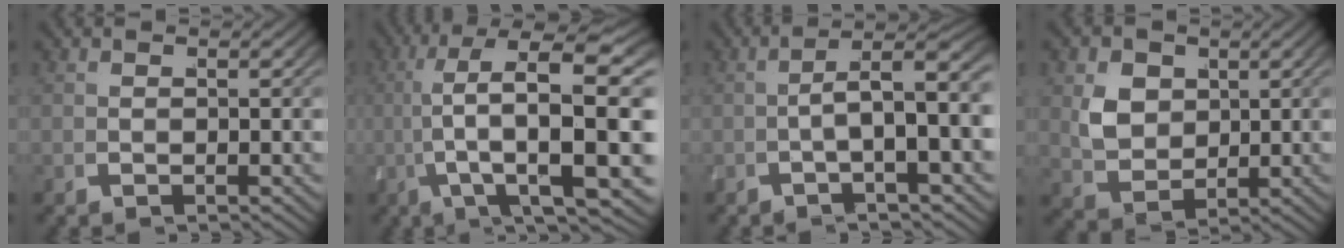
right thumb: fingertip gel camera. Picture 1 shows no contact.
{"total": 14.8, "force": [1.9, 6.4, 13.2], "torque": [-0.238, -0.015, 0.048]}
{"total": 5.8, "force": [0.1, 2.4, 5.2], "torque": [-0.086, 0.002, 0.003]}
{"total": 6.6, "force": [1.4, 5.0, 4.1], "torque": [-0.098, -0.033, 0.045]}